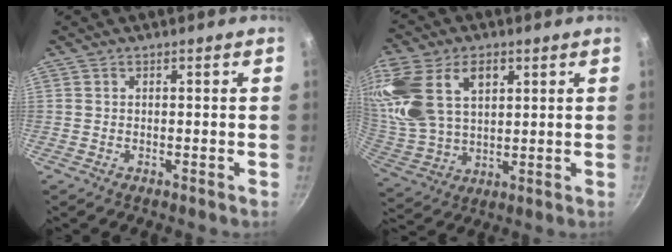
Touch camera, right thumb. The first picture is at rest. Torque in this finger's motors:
{"motor_torque": [0.56, 4.45, 0.38, 0.29, 0.26]}